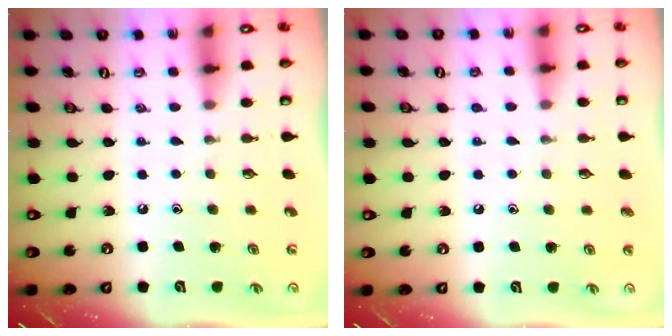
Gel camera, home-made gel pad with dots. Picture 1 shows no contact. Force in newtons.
{"total": 1.7, "press": 1.7, "slide": 0.2}